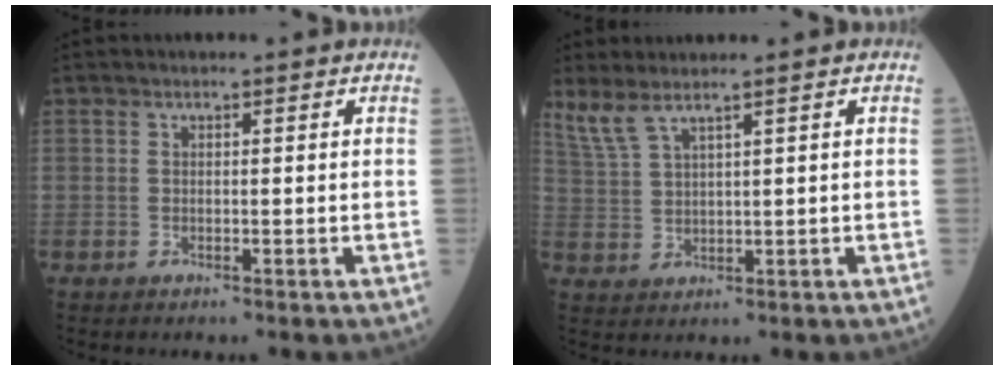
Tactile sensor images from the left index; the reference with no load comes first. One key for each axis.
{"total": 3.8, "fx": 3.1, "fy": 0.0, "fz": 2.2, "tx": -0.062, "ty": 0.006, "tz": 0.076}